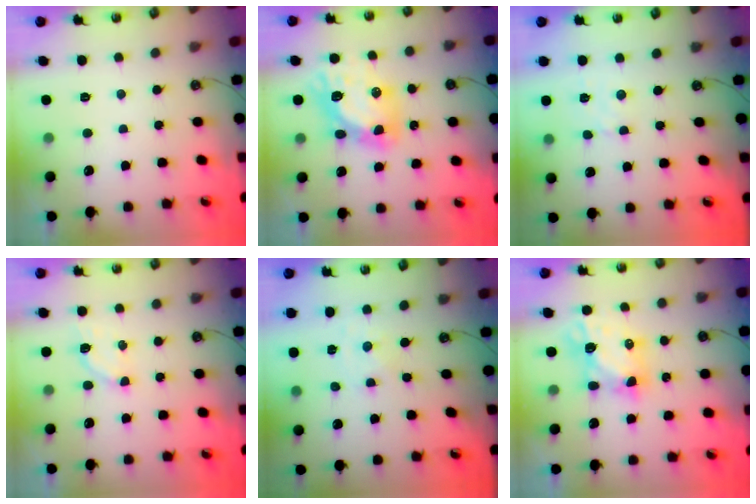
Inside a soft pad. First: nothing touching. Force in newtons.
{"total": 12.7, "press": 12.7, "slide": 1.3}
{"total": 2.1, "press": 2.0, "slide": 0.6}
{"total": 2.9, "press": 2.9, "slide": 0.7}
{"total": 0.0}
{"total": 6.5, "press": 6.5, "slide": 0.7}